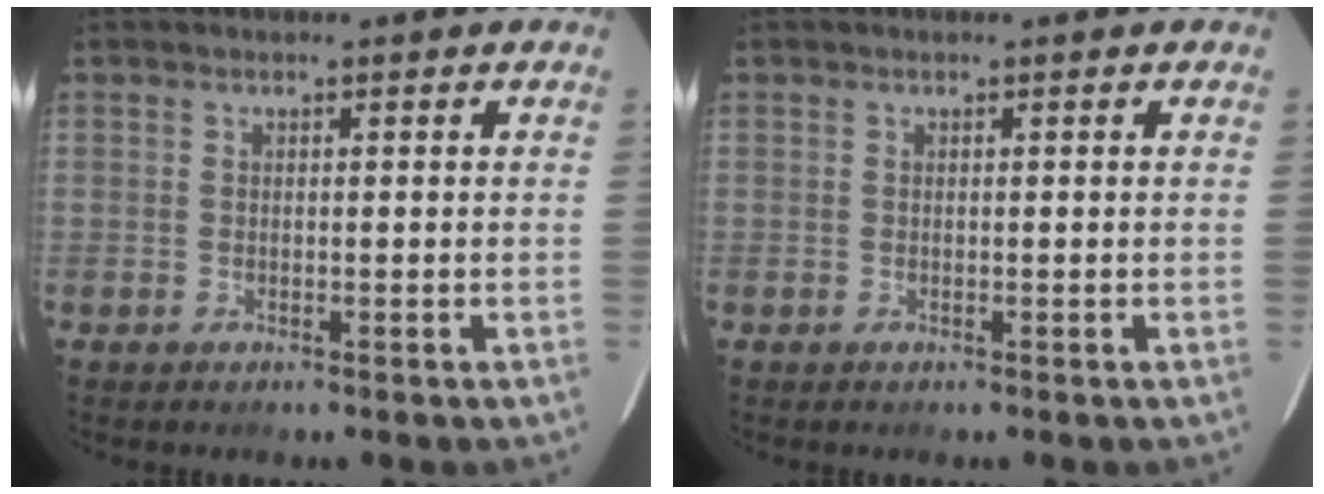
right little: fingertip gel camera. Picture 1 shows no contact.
{"total": 0.0}